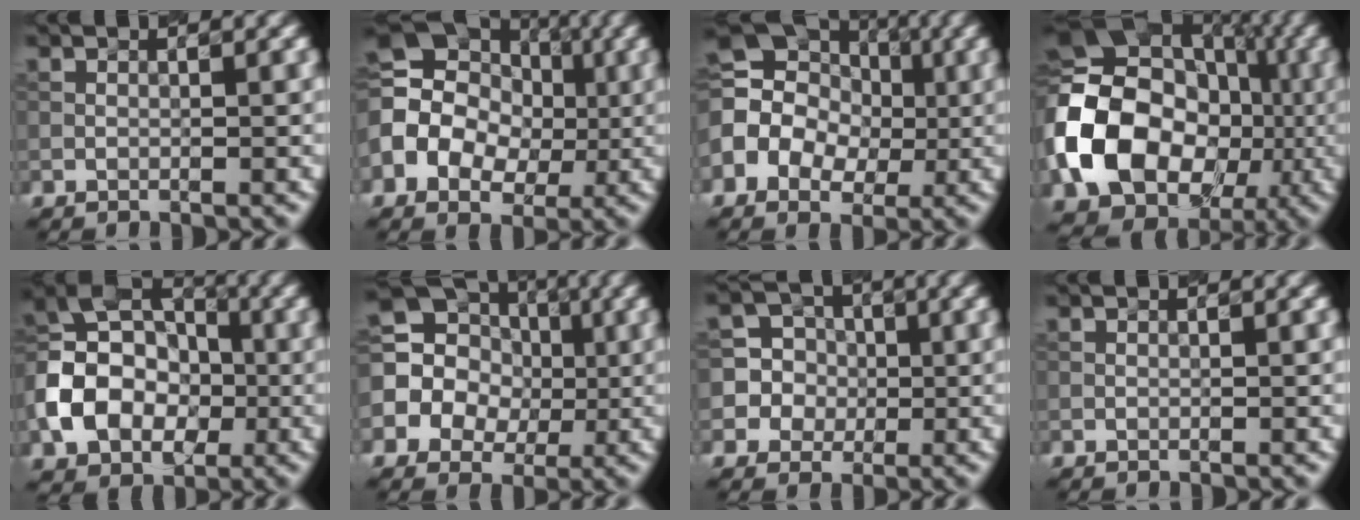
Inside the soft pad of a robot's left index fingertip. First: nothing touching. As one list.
[{"total": 12.2, "force": [0.3, 9.8, 7.2], "torque": [-0.135, 0.007, -0.020]}, {"total": 11.1, "force": [0.0, 9.0, 6.5], "torque": [-0.112, 0.019, -0.032]}, {"total": 16.5, "force": [-2.3, 13.1, 9.8], "torque": [-0.201, 0.000, -0.050]}, {"total": 8.7, "force": [-2.2, 6.6, 5.1], "torque": [-0.101, 0.007, -0.054]}, {"total": 11.4, "force": [0.7, 10.2, 4.9], "torque": [-0.113, 0.043, -0.018]}, {"total": 7.0, "force": [0.5, 6.9, 1.1], "torque": [-0.041, 0.031, 0.009]}, {"total": 0.0}]